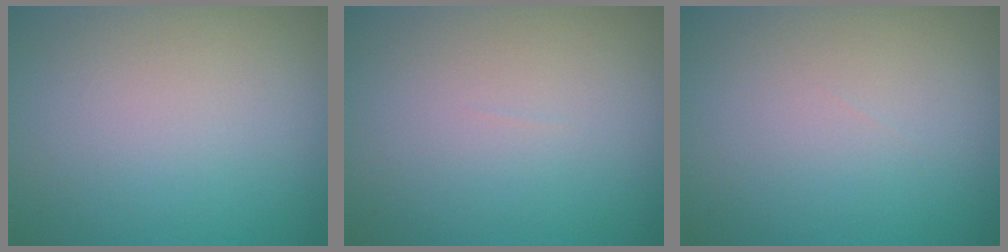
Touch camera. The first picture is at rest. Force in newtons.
{"total": 0.0}
{"total": 0.0}